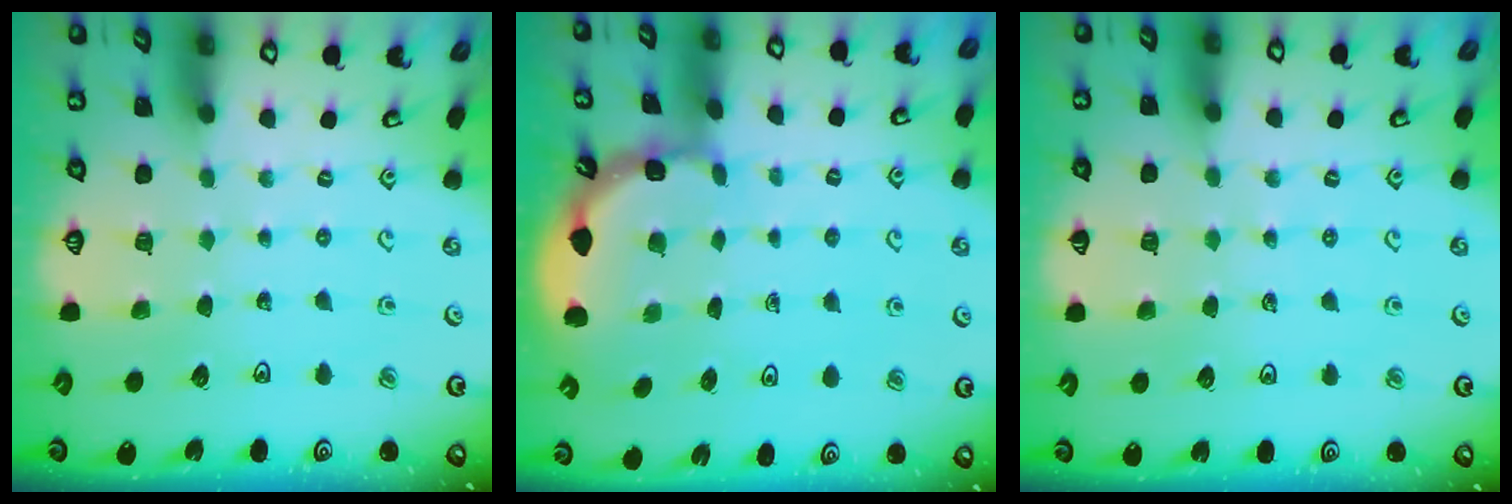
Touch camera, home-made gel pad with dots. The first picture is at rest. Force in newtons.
{"total": 2.3, "press": 2.3, "slide": 0.1}
{"total": 2.1, "press": 2.0, "slide": 0.5}